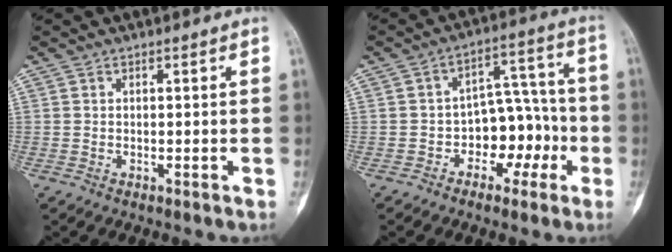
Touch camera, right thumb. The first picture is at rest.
{"total": 9.9, "force": [-3.3, 6.9, 6.2], "torque": [-0.049, 0.058, -0.052]}